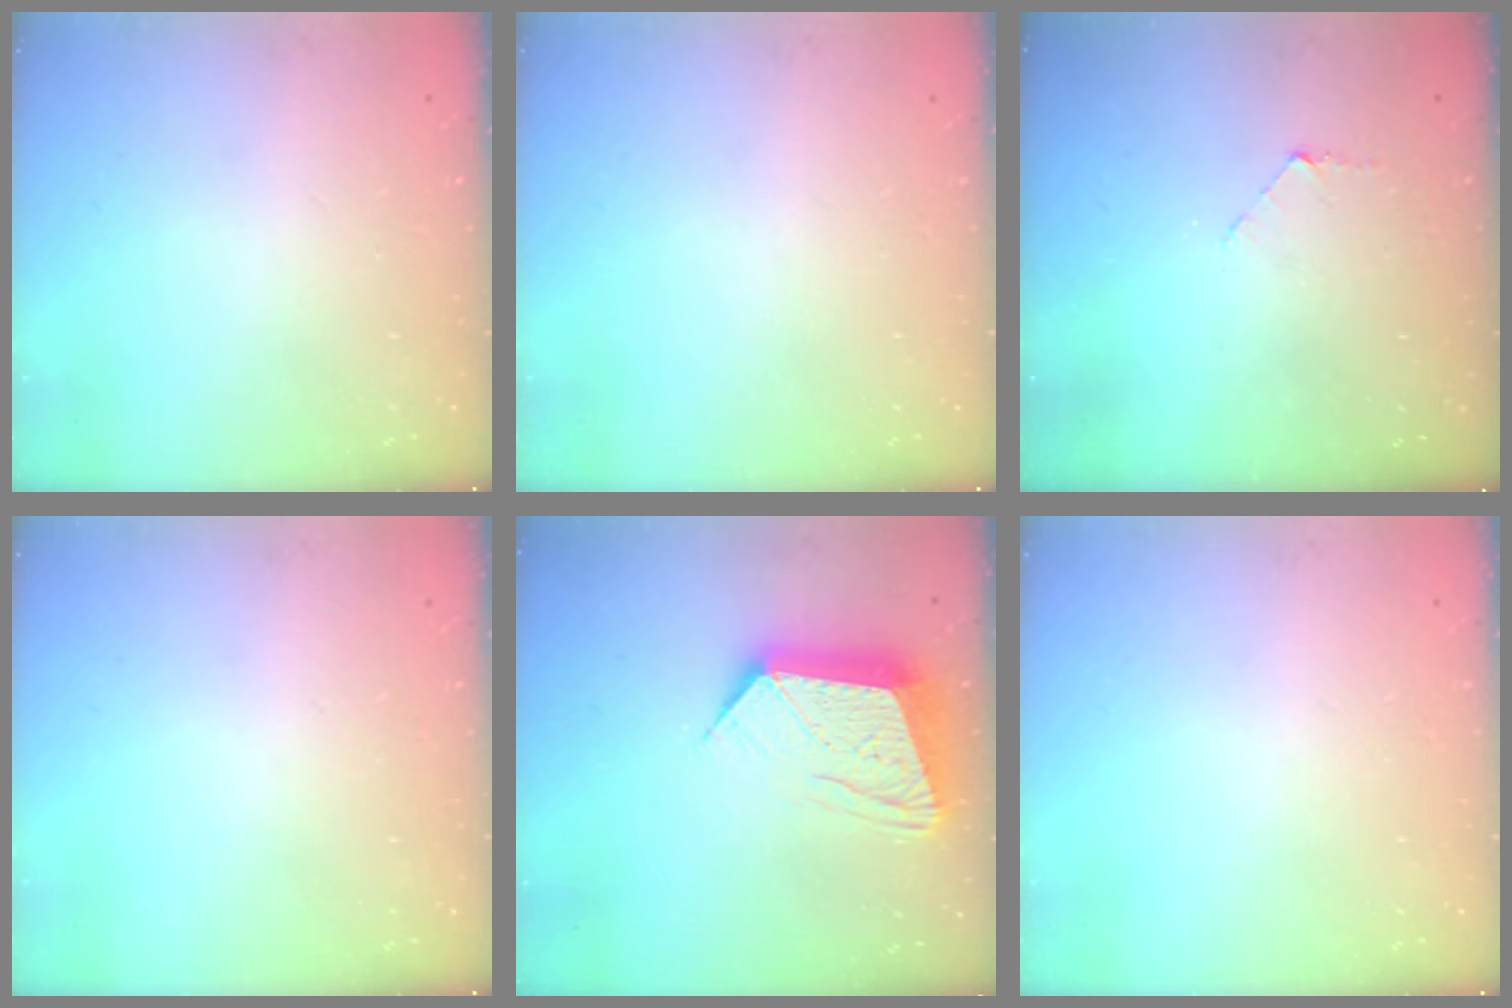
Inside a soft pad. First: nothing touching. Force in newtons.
{"total": 0.0}
{"total": 3.5, "press": 3.5, "slide": 0.3}
{"total": 0.0}
{"total": 14.3, "press": 14.2, "slide": 1.1}
{"total": 0.0}